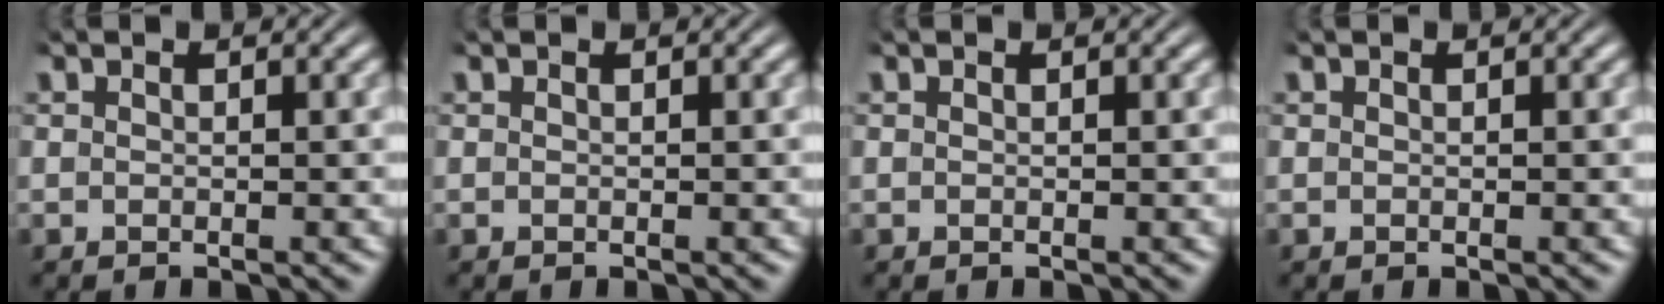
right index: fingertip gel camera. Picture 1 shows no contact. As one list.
[{"total": 0.0}, {"total": 0.0}, {"total": 0.0}]